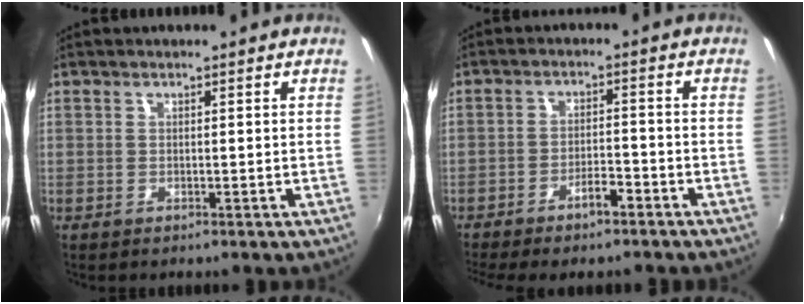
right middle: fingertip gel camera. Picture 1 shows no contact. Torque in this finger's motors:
{"motor_torque": [1.08, -1.06, 0.40, 0.10]}